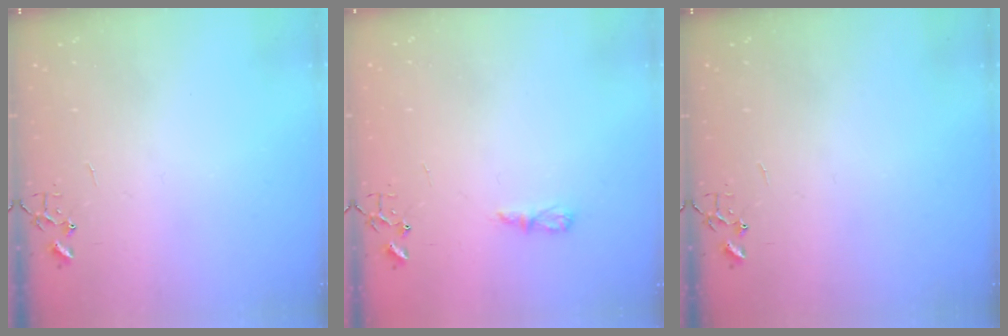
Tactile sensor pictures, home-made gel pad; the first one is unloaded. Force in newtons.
{"total": 5.2, "press": 5.1, "slide": 0.8}
{"total": 0.0}